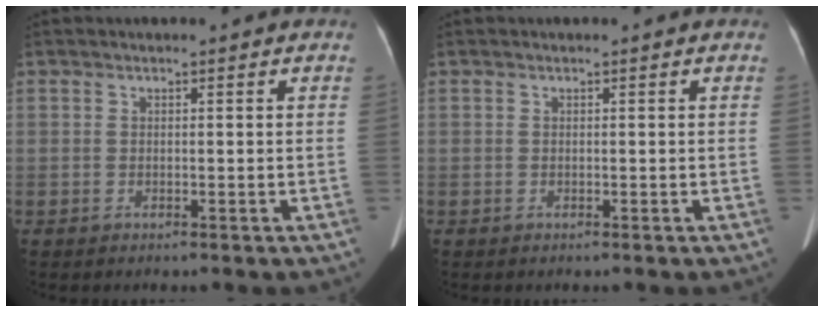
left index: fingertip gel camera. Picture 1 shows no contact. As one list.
[{"total": 0.0}]